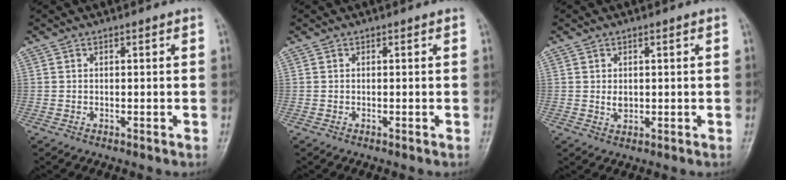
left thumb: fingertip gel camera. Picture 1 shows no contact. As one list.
[{"total": 0.0}, {"total": 2.1, "force": [0.4, 1.4, 1.6], "torque": [-0.021, -0.004, 0.011]}]